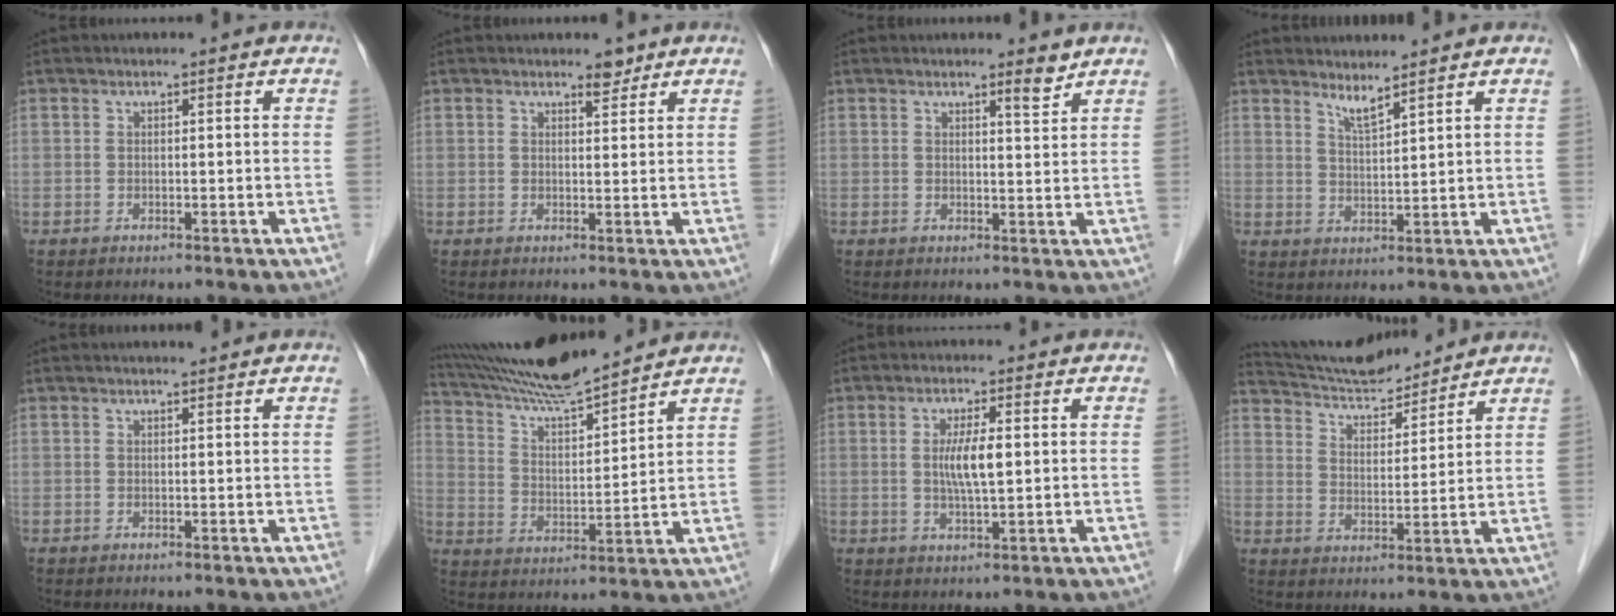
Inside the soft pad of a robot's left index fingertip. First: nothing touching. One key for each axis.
{"total": 1.9, "fx": 1.6, "fy": 0.7, "fz": 0.8, "tx": -0.012, "ty": -0.005, "tz": 0.024}
{"total": 2.0, "fx": 1.8, "fy": 0.1, "fz": 0.9, "tx": -0.013, "ty": -0.006, "tz": 0.028}
{"total": 2.6, "fx": 2.3, "fy": -0.4, "fz": 1.1, "tx": -0.023, "ty": -0.013, "tz": 0.047}
{"total": 1.3, "fx": 1.2, "fy": -0.2, "fz": 0.5, "tx": -0.007, "ty": 0.004, "tz": 0.023}
{"total": 14.1, "fx": 13.1, "fy": 0.0, "fz": 5.4, "tx": -0.105, "ty": 0.007, "tz": 0.236}
{"total": 4.8, "fx": 0.5, "fy": 0.6, "fz": 4.8, "tx": -0.089, "ty": -0.004, "tz": 0.008}
{"total": 10.8, "fx": 10.5, "fy": 1.2, "fz": 2.3, "tx": -0.048, "ty": 0.014, "tz": 0.186}